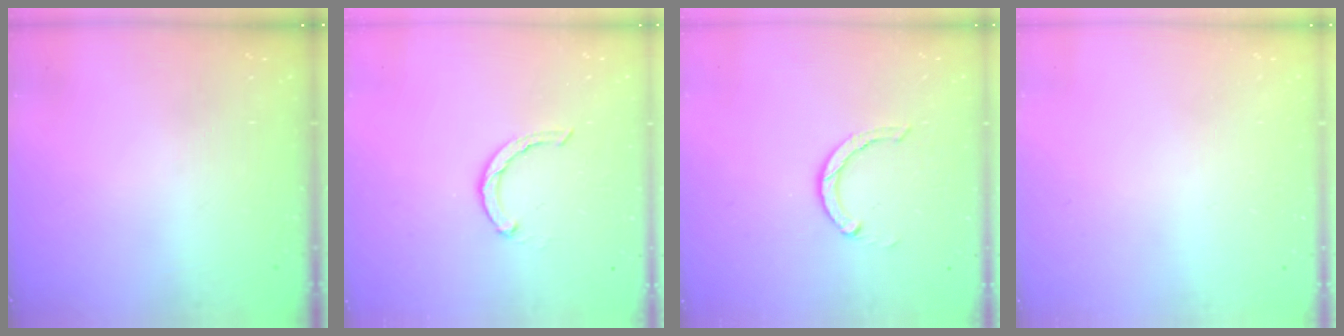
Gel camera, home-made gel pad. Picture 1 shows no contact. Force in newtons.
{"total": 3.1, "press": 3.0, "slide": 0.5}
{"total": 3.9, "press": 3.8, "slide": 0.4}
{"total": 2.5, "press": 2.5, "slide": 0.2}